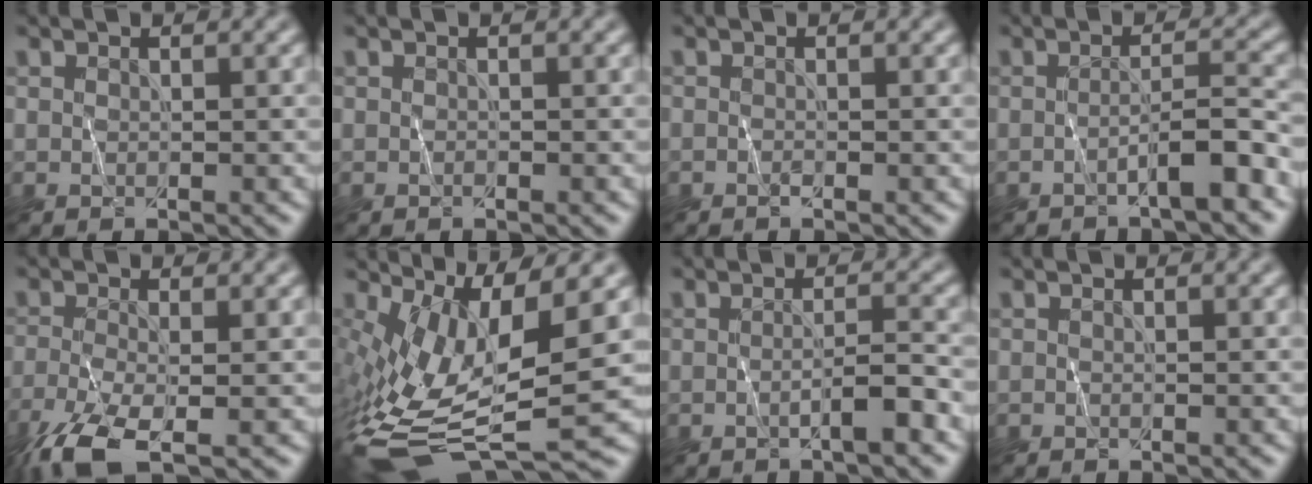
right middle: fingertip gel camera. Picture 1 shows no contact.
{"total": 0.0}
{"total": 0.0}
{"total": 3.1, "force": [-1.4, 0.4, 2.7], "torque": [-0.042, 0.012, -0.029]}
{"total": 6.3, "force": [-3.8, 2.0, 4.7], "torque": [-0.110, -0.018, -0.080]}
{"total": 13.4, "force": [-1.0, 4.7, 12.5], "torque": [-0.265, -0.015, -0.003]}
{"total": 2.1, "force": [-0.8, 0.2, 2.0], "torque": [-0.031, 0.002, -0.018]}
{"total": 0.0}